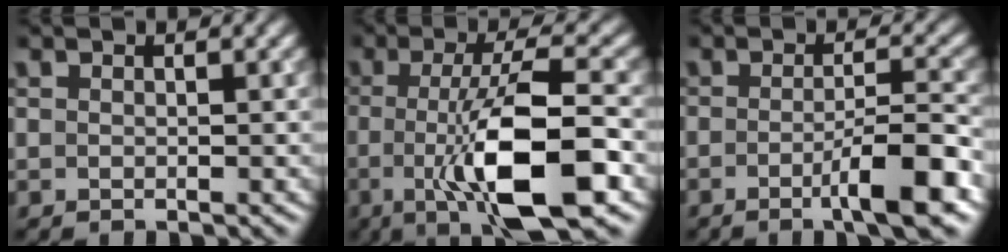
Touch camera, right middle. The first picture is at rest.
{"total": 10.2, "force": [-2.4, 2.5, 9.6], "torque": [-0.152, 0.001, -0.045]}
{"total": 5.6, "force": [-2.4, 0.9, 5.0], "torque": [-0.074, 0.002, -0.043]}